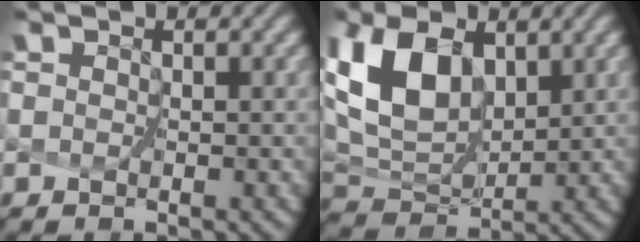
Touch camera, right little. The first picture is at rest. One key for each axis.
{"total": 6.9, "fx": 2.8, "fy": 4.2, "fz": 4.7, "tx": -0.110, "ty": -0.005, "tz": 0.056}